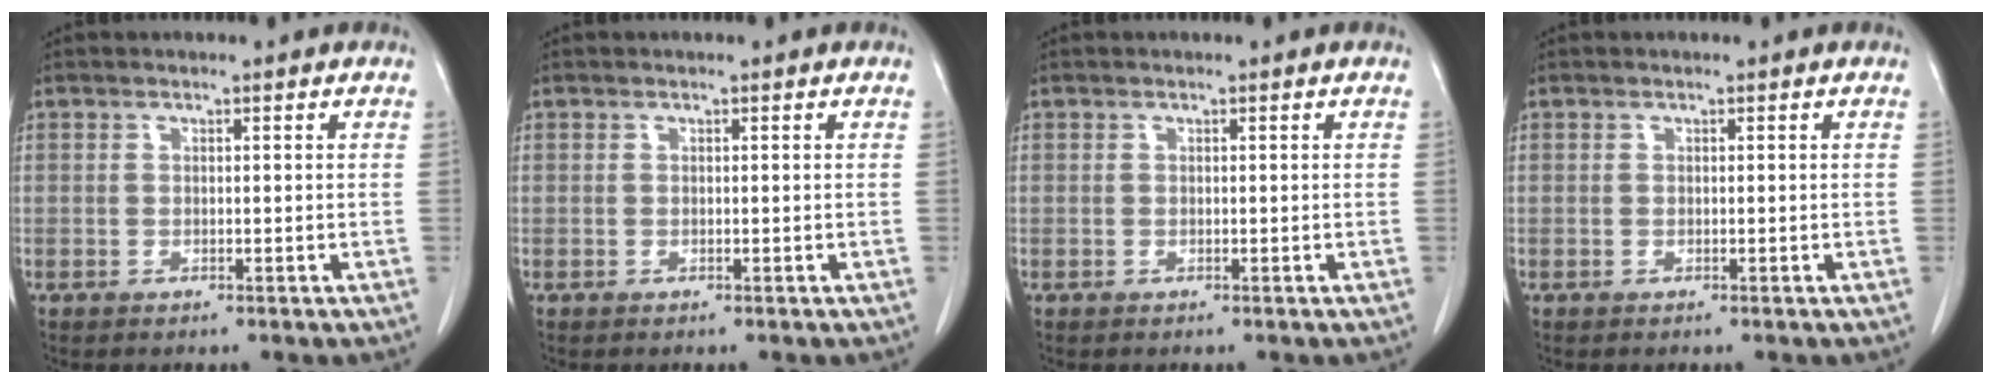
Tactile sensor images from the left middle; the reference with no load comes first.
{"total": 0.0}
{"total": 0.0}
{"total": 0.0}